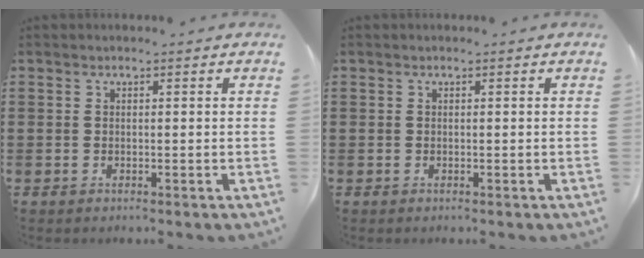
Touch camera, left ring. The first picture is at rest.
{"total": 0.0}